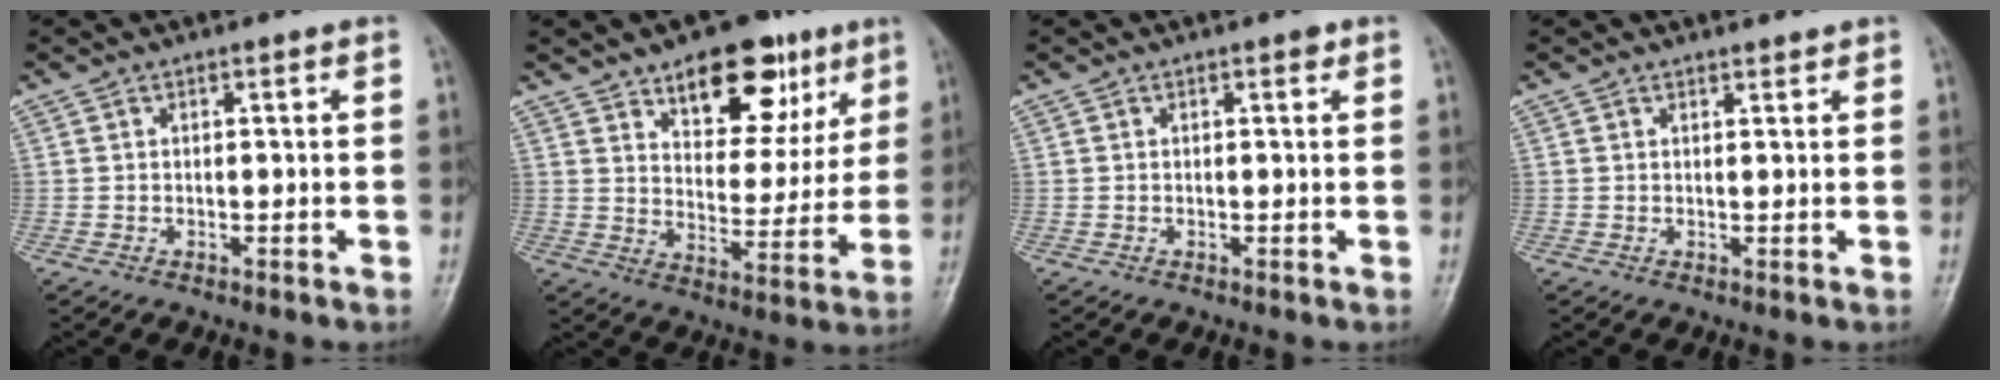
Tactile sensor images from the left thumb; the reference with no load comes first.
{"total": 16.4, "force": [9.1, 8.8, 10.5], "torque": [-0.090, -0.040, 0.138]}
{"total": 0.9, "force": [0.5, 0.4, 0.6], "torque": [-0.002, 0.000, 0.002]}
{"total": 1.2, "force": [1.1, 0.4, 0.3], "torque": [0.000, -0.007, 0.013]}